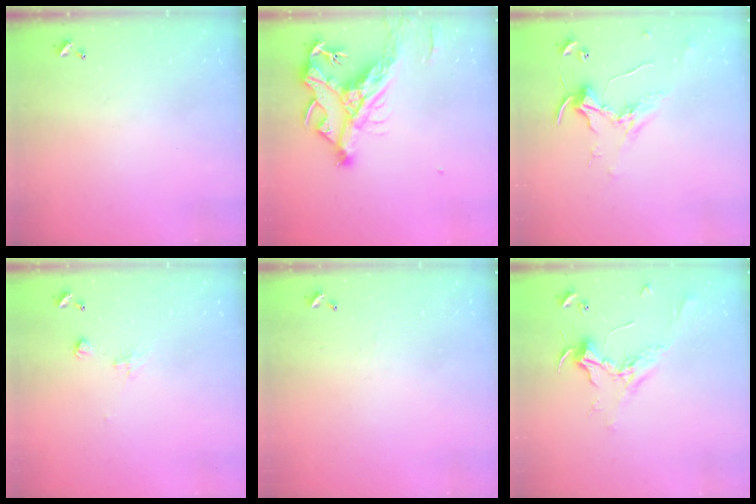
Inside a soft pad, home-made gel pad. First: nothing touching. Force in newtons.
{"total": 12.9, "press": 12.7, "slide": 2.0}
{"total": 1.6, "press": 1.5, "slide": 0.5}
{"total": 0.5, "press": 0.0, "slide": 0.5}
{"total": 2.5, "press": 2.4, "slide": 0.6}
{"total": 2.4, "press": 2.3, "slide": 0.8}